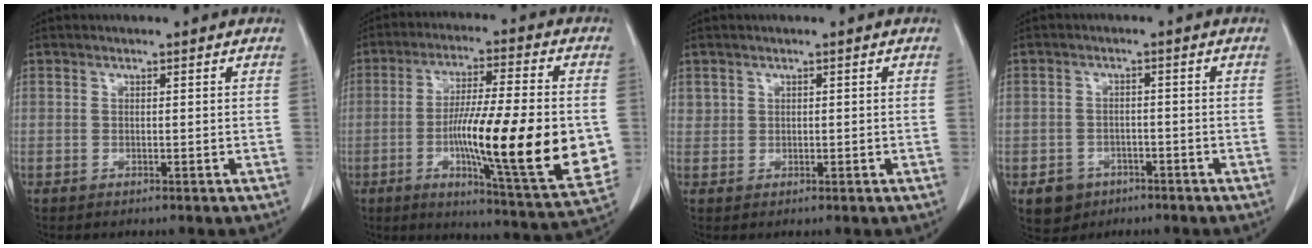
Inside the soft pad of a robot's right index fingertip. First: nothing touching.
{"total": 22.0, "force": [-3.1, 2.2, 21.7], "torque": [-0.296, -0.016, -0.044]}
{"total": 1.3, "force": [0.7, 1.1, 0.0], "torque": [0.009, 0.005, 0.011]}
{"total": 4.3, "force": [-2.2, 3.6, 0.7], "torque": [-0.006, 0.012, -0.026]}